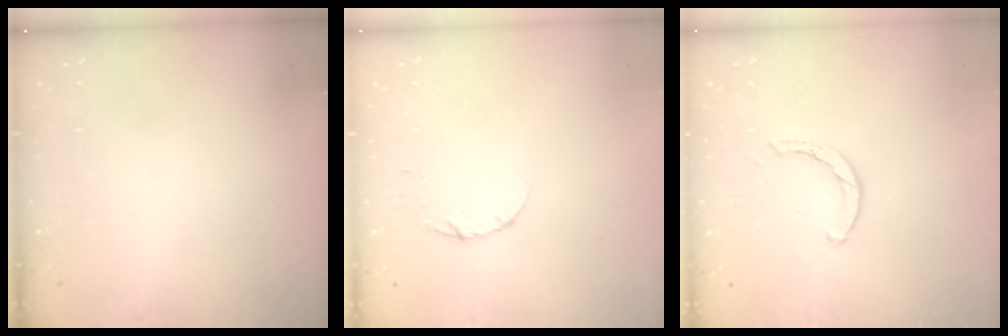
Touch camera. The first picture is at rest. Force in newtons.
{"total": 3.4, "press": 3.4, "slide": 0.4}
{"total": 1.6, "press": 1.6, "slide": 0.2}